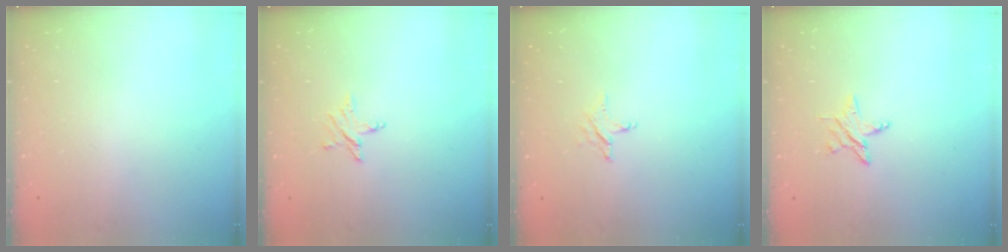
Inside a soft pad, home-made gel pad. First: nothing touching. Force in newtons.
{"total": 3.9, "press": 3.9, "slide": 0.3}
{"total": 2.8, "press": 2.8, "slide": 0.3}
{"total": 4.2, "press": 4.2, "slide": 0.4}